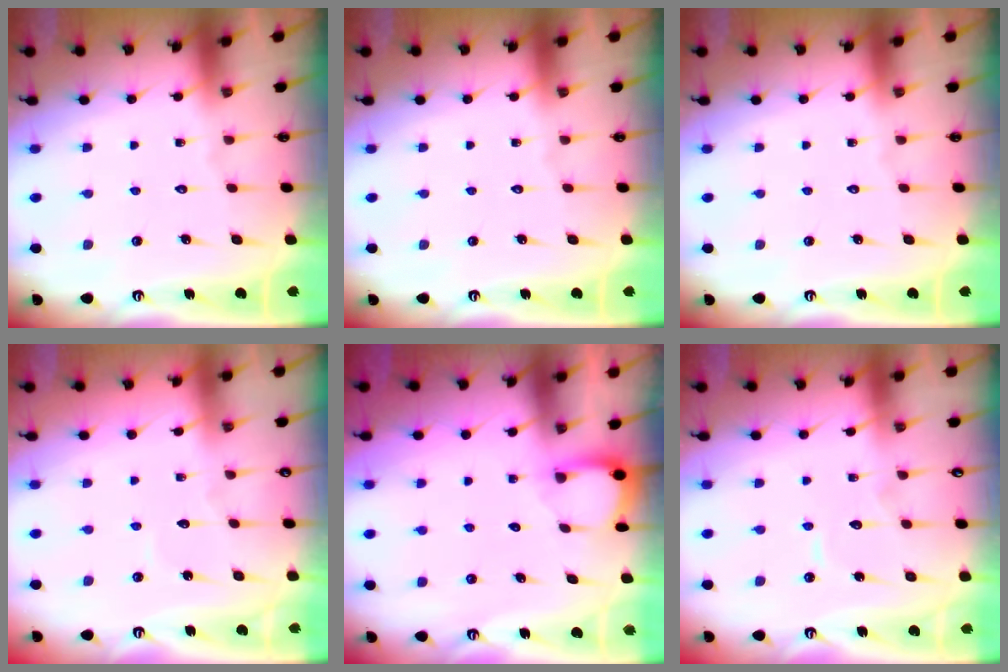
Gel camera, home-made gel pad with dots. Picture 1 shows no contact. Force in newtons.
{"total": 0.0}
{"total": 0.0}
{"total": 2.6, "press": 2.6, "slide": 0.3}
{"total": 2.4, "press": 2.4, "slide": 0.3}
{"total": 5.3, "press": 5.3, "slide": 0.4}